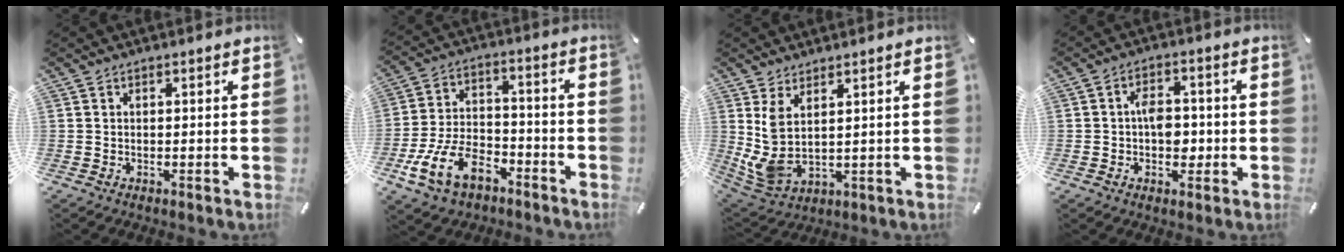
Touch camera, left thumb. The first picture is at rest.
{"total": 14.8, "force": [-7.7, 8.8, 9.1], "torque": [-0.188, 0.040, -0.136]}
{"total": 6.4, "force": [2.8, 2.8, 5.0], "torque": [-0.128, -0.035, 0.054]}
{"total": 6.2, "force": [-0.8, 4.4, 4.3], "torque": [-0.052, 0.003, -0.017]}